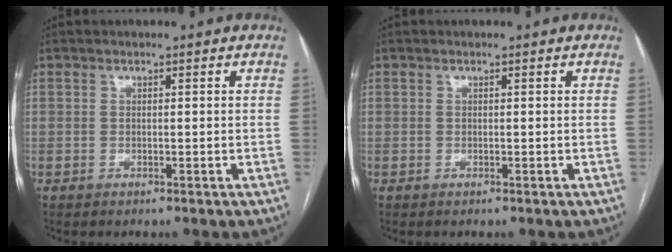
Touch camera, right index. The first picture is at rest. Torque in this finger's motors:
{"motor_torque": [0.25, 0.00, -0.03, 0.00]}